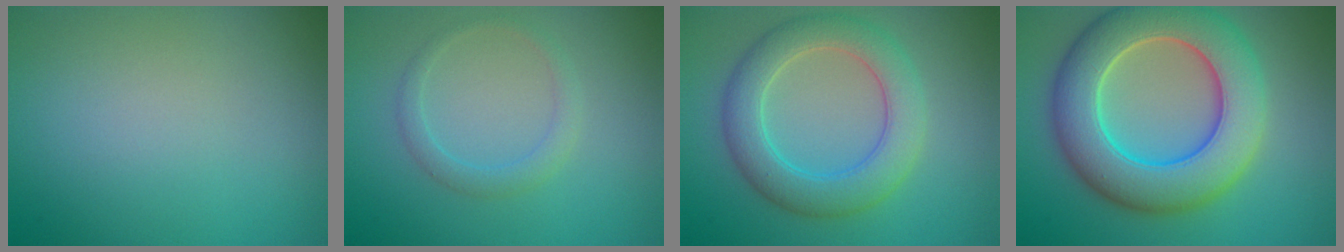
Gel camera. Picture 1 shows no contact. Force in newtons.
{"total": 1.7, "press": 1.7, "slide": 0.1}
{"total": 5.6, "press": 5.6, "slide": 0.1}
{"total": 10.1, "press": 10.0, "slide": 0.7}